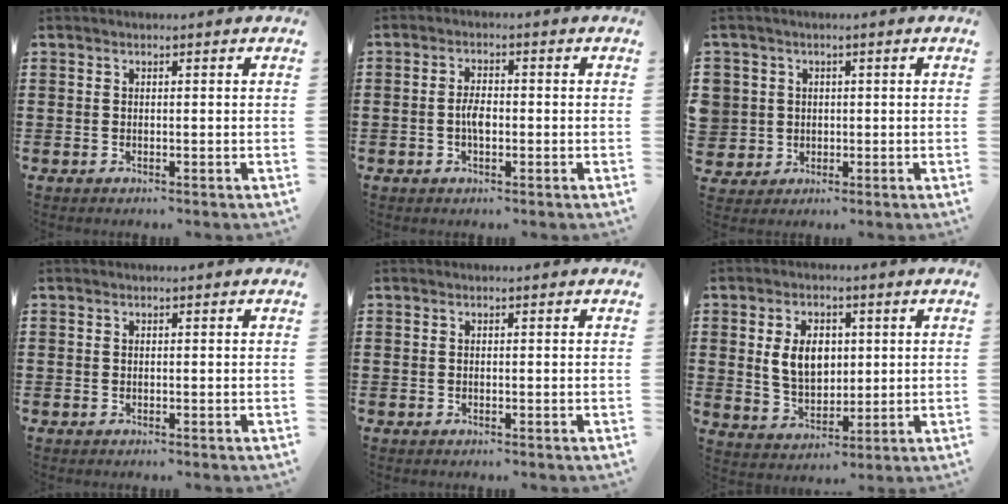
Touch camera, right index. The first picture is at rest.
{"total": 3.0, "force": [-0.6, 1.3, 2.6], "torque": [-0.057, 0.002, -0.014]}
{"total": 4.0, "force": [0.4, 3.9, 0.1], "torque": [-0.030, 0.012, 0.003]}
{"total": 0.0}
{"total": 0.0}
{"total": 6.7, "force": [1.2, 4.5, 4.8], "torque": [-0.104, 0.010, 0.017]}